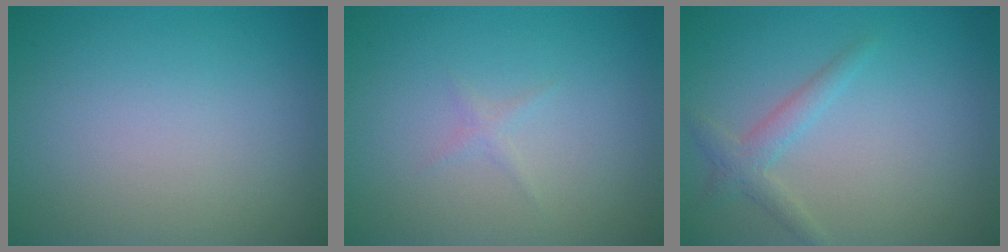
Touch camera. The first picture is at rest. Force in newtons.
{"total": 0.6, "press": 0.6, "slide": 0.0}
{"total": 1.9, "press": 1.9, "slide": 0.1}